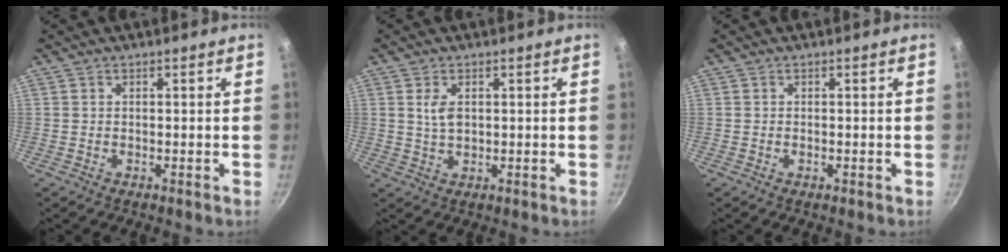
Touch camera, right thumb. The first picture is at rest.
{"total": 3.6, "force": [0.9, 2.2, 2.8], "torque": [-0.042, -0.003, 0.018]}
{"total": 0.6, "force": [-0.2, 0.2, 0.5], "torque": [-0.008, 0.002, -0.003]}